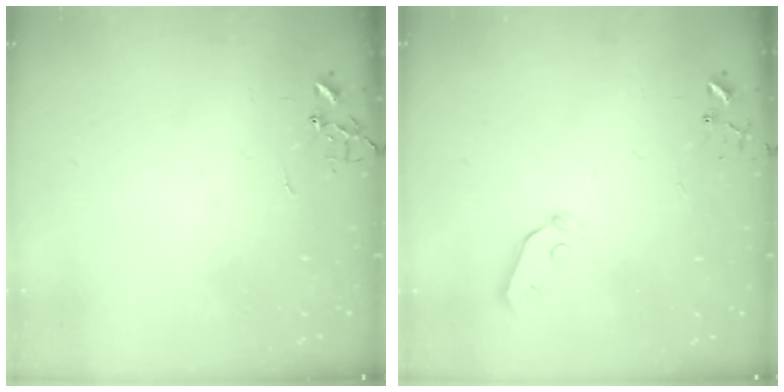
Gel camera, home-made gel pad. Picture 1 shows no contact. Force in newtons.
{"total": 3.8, "press": 3.8, "slide": 0.3}